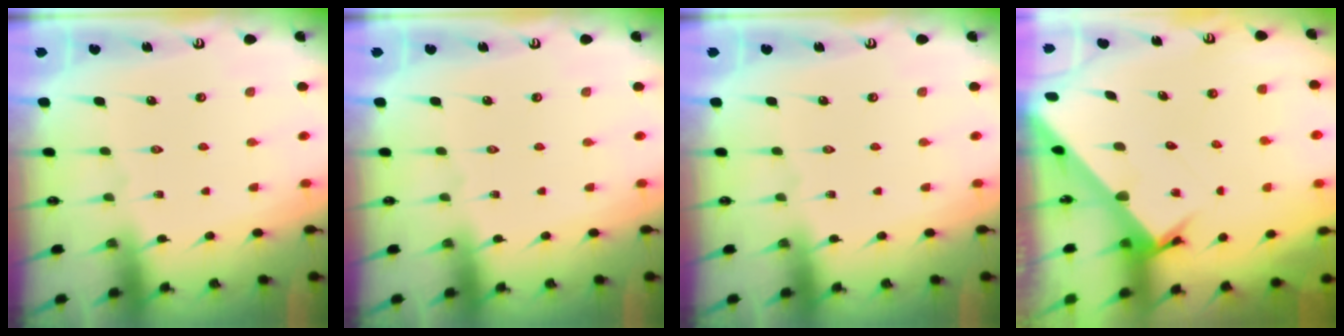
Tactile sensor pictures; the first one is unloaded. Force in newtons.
{"total": 0.0}
{"total": 0.0}
{"total": 2.9, "press": 2.9, "slide": 0.2}